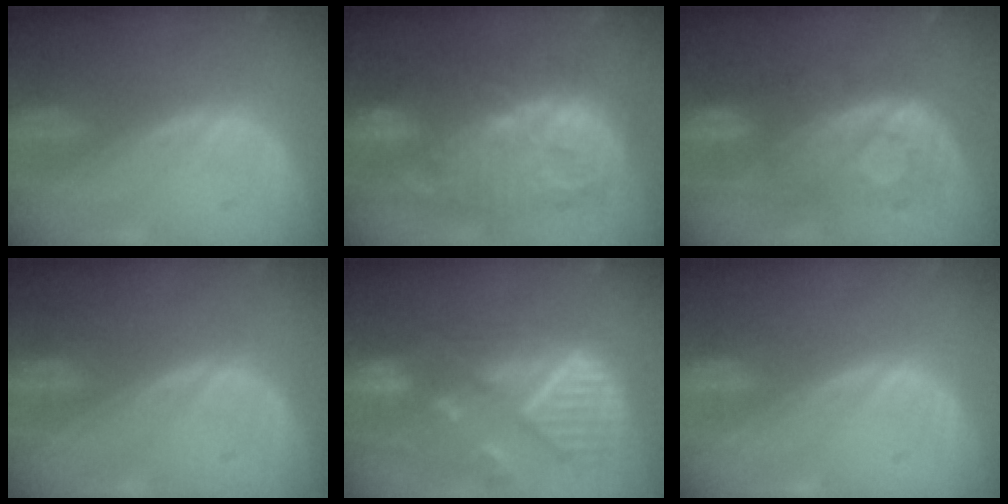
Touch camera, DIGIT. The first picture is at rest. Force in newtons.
{"total": 13.8, "press": 13.7, "slide": 1.3}
{"total": 9.1, "press": 8.6, "slide": 3.0}
{"total": 0.0}
{"total": 12.2, "press": 10.5, "slide": 6.1}
{"total": 0.0}